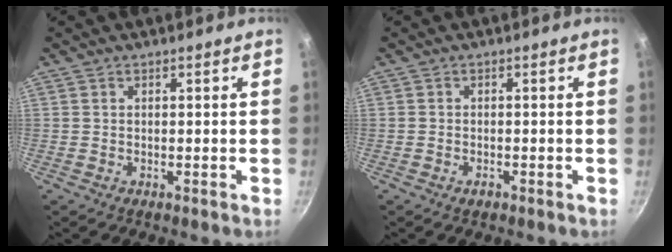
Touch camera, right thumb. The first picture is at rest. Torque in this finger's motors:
{"motor_torque": [0.15, 0.43, -0.21, 0.07, 0.02]}